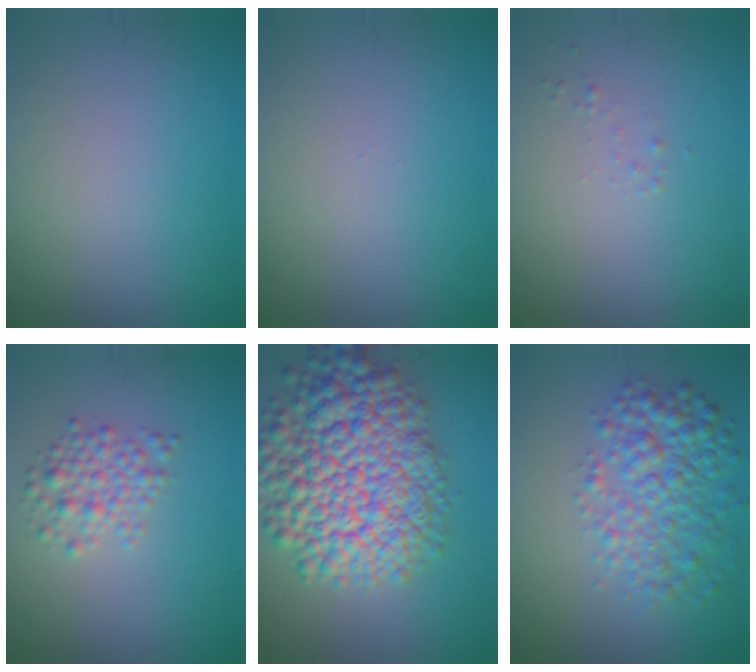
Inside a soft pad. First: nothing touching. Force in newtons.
{"total": 0.0}
{"total": 0.5, "press": 0.5, "slide": 0.0}
{"total": 2.6, "press": 2.6, "slide": 0.2}
{"total": 12.4, "press": 12.4, "slide": 0.5}
{"total": 5.3, "press": 5.3, "slide": 0.1}